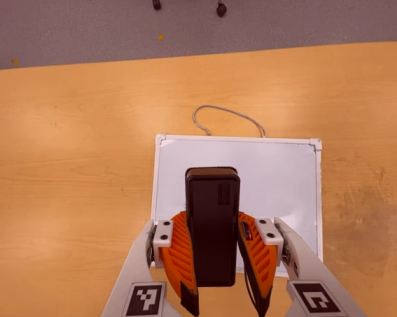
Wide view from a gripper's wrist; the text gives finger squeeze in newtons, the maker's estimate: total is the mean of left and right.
{"total": 7.7, "left": 6.3, "right": 9.1}